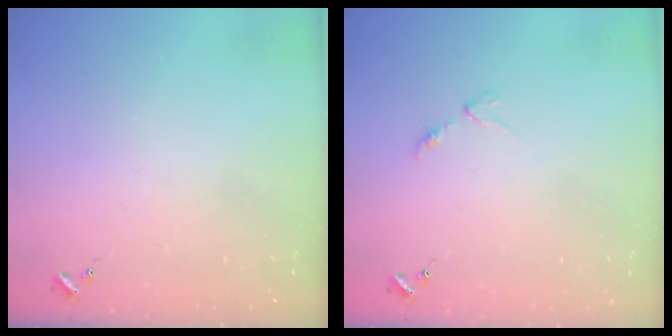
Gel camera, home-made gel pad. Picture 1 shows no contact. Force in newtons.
{"total": 2.8, "press": 2.8, "slide": 0.5}